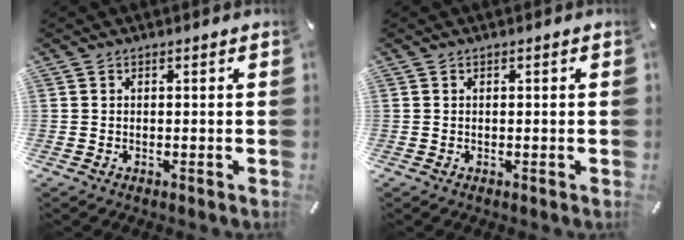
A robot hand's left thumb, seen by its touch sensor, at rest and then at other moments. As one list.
[{"total": 0.0}]